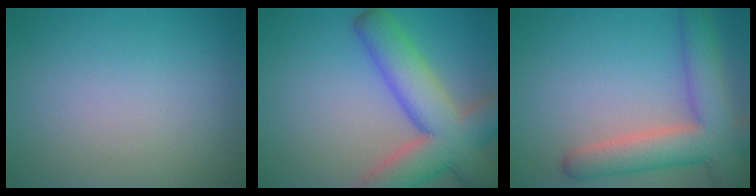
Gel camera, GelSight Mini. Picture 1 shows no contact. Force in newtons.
{"total": 10.0, "press": 10.0, "slide": 0.9}
{"total": 7.5, "press": 7.4, "slide": 0.7}